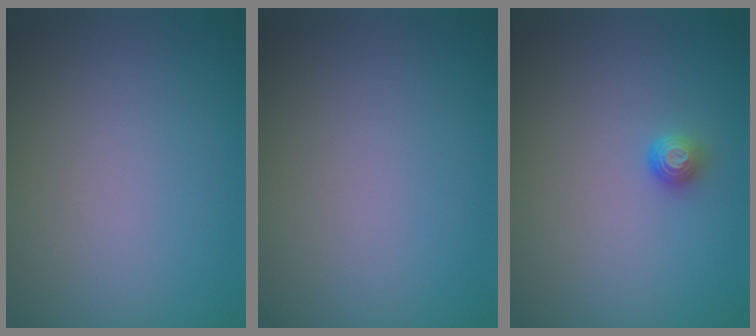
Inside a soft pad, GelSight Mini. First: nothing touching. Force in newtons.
{"total": 0.0}
{"total": 1.3, "press": 1.1, "slide": 0.7}